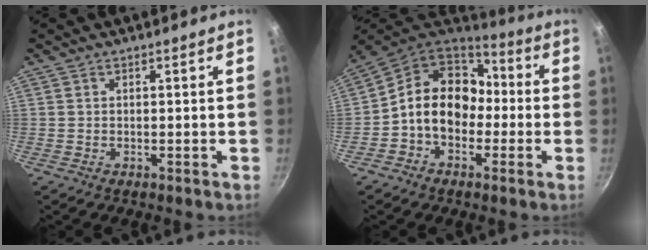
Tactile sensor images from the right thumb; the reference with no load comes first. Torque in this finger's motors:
{"motor_torque": [0.16, 0.39, 0.19, -0.01, 0.12]}